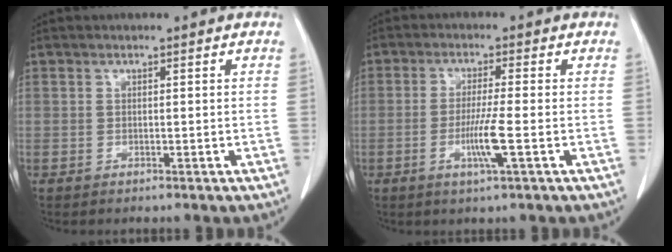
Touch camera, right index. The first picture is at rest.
{"total": 5.4, "force": [-1.7, -0.7, 5.1], "torque": [-0.097, -0.012, -0.034]}